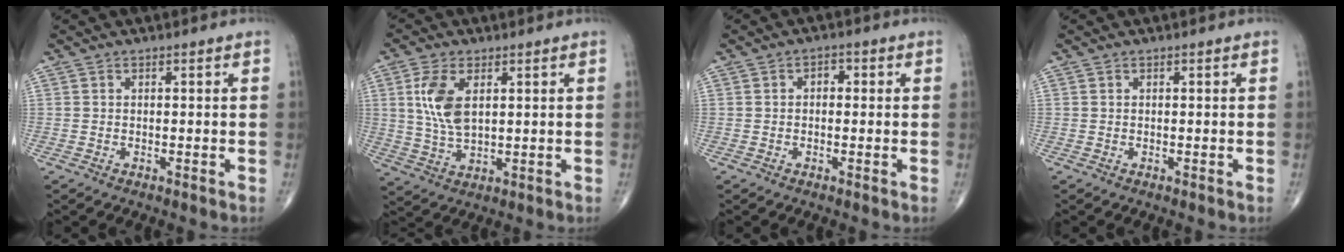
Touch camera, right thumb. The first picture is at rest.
{"total": 8.4, "force": [2.3, 4.3, 6.9], "torque": [-0.142, -0.008, 0.050]}
{"total": 2.0, "force": [0.2, 1.4, 1.5], "torque": [-0.009, 0.008, -0.004]}
{"total": 0.0}